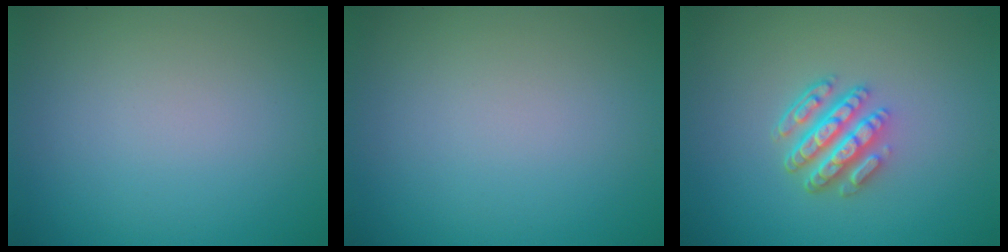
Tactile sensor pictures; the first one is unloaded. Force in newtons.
{"total": 0.0}
{"total": 4.8, "press": 3.5, "slide": 3.3}